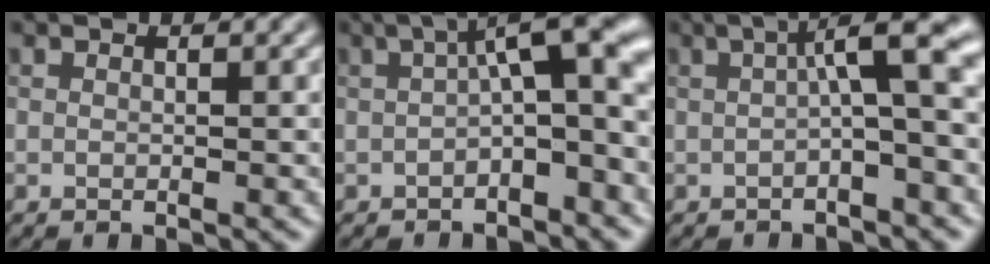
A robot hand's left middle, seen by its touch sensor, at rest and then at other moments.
{"total": 6.2, "force": [0.0, 1.6, 6.0], "torque": [-0.076, 0.020, -0.012]}
{"total": 5.5, "force": [0.3, 1.0, 5.4], "torque": [-0.081, 0.020, -0.004]}